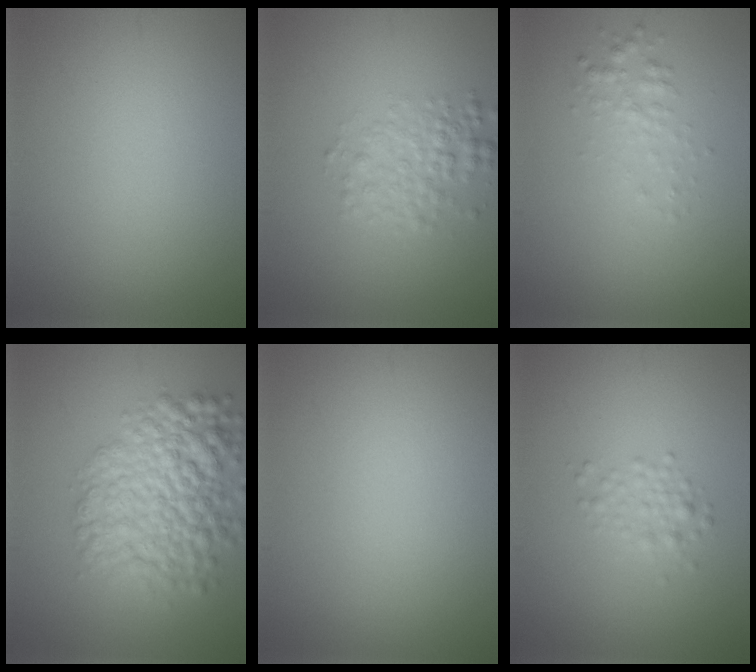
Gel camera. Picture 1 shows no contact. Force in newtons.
{"total": 2.9, "press": 2.9, "slide": 0.1}
{"total": 1.6, "press": 1.6, "slide": 0.0}
{"total": 7.8, "press": 7.8, "slide": 0.3}
{"total": 0.0}
{"total": 1.6, "press": 1.6, "slide": 0.0}